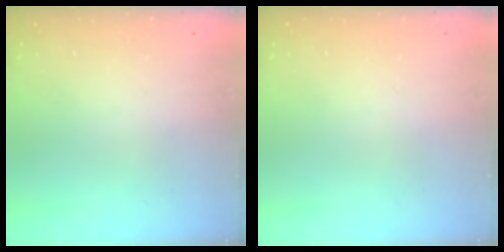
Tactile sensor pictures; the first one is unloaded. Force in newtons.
{"total": 0.0}